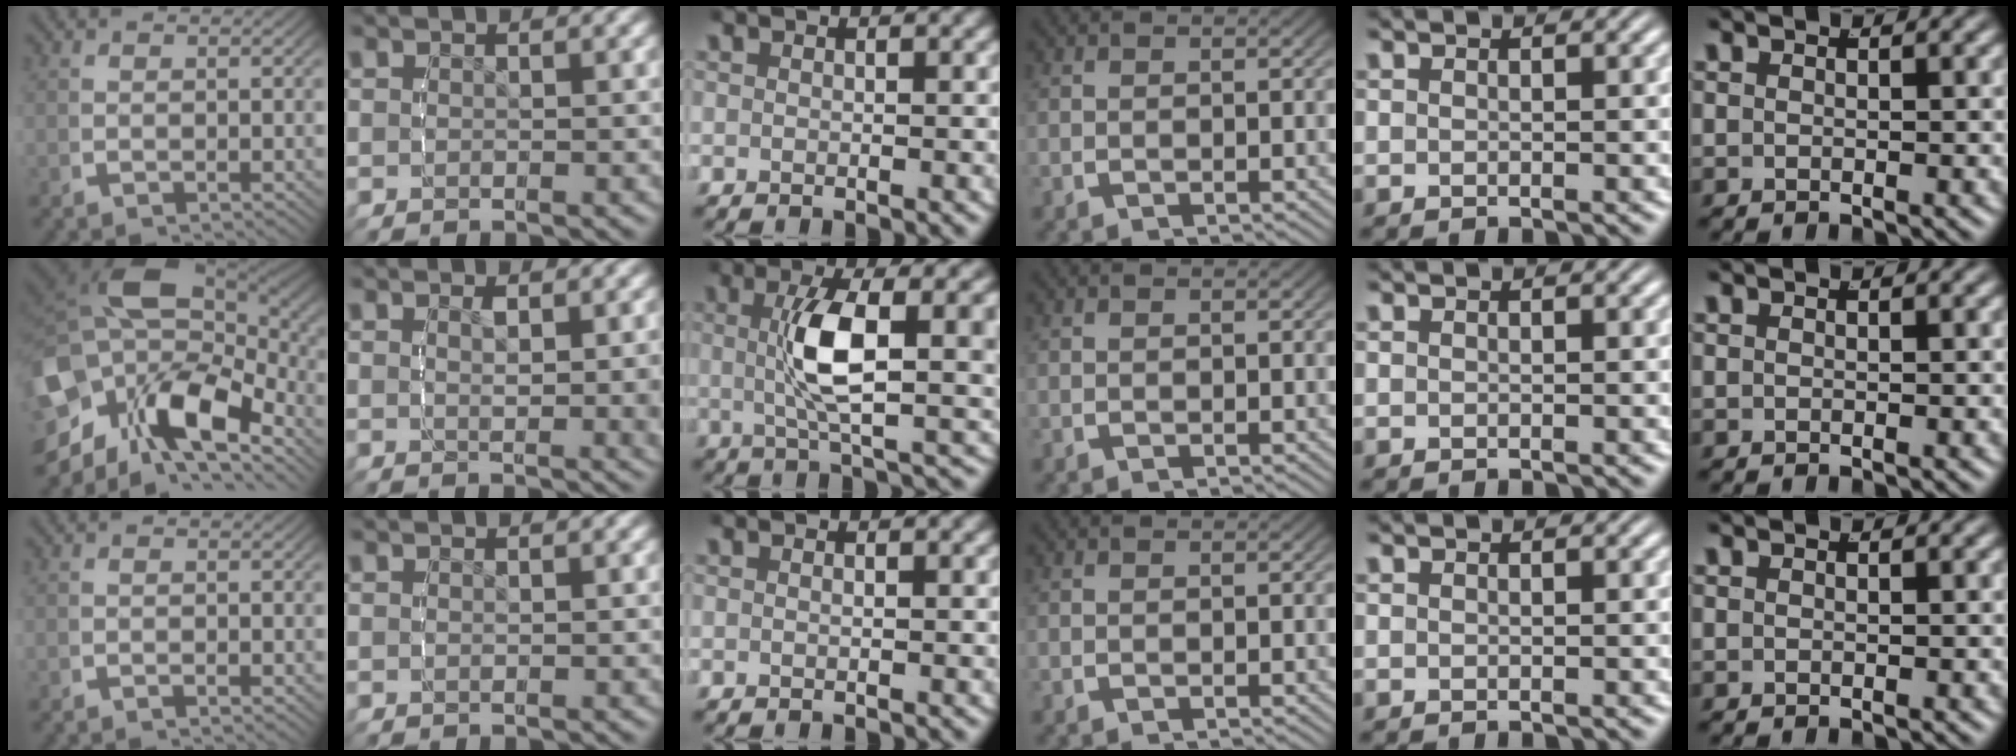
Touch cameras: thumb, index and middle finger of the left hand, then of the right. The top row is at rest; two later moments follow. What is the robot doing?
{"motion": "lift_and_place", "object": "stress ball aka squeeze ball"}